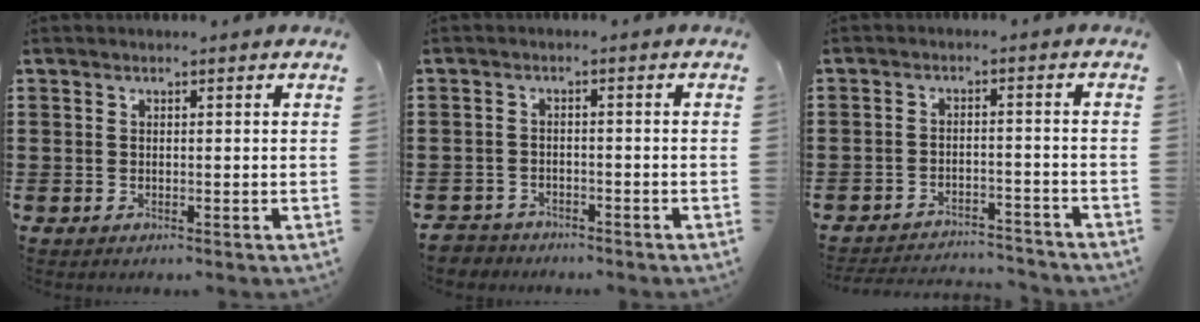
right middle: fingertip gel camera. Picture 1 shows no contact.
{"total": 2.5, "force": [-2.4, 0.6, -0.3], "torque": [-0.002, 0.000, -0.054]}
{"total": 3.6, "force": [-3.6, 0.3, 0.3], "torque": [-0.008, 0.004, -0.076]}